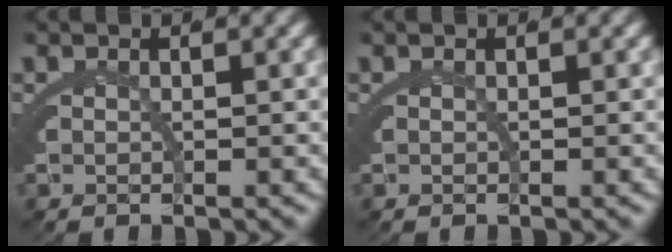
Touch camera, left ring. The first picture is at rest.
{"total": 0.0}